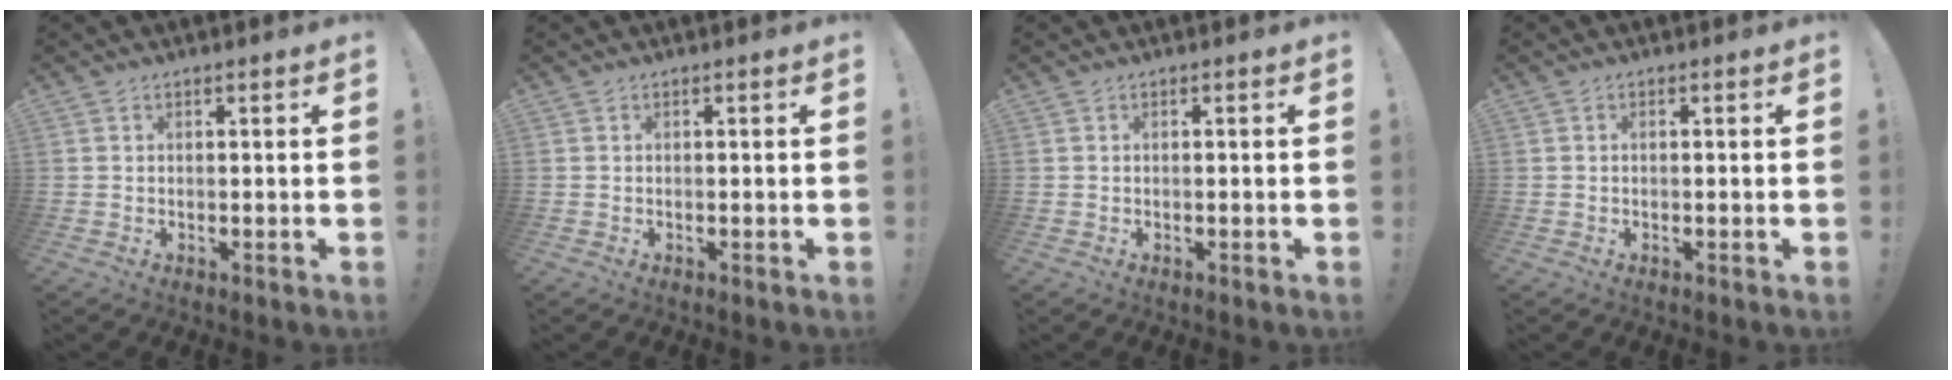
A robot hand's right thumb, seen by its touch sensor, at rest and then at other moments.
{"total": 0.0}
{"total": 0.0}
{"total": 0.0}